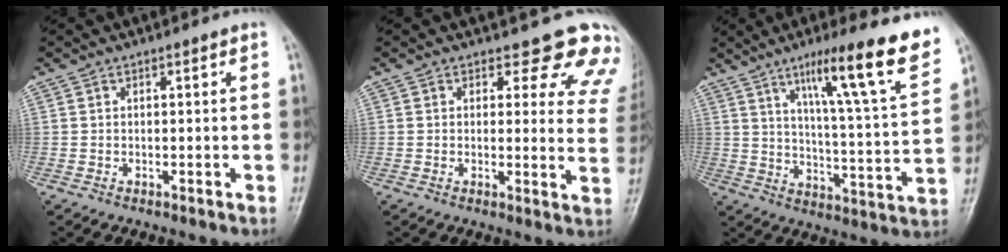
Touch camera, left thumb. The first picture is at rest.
{"total": 11.6, "force": [10.2, 4.7, 2.9], "torque": [0.023, -0.071, 0.079]}
{"total": 19.8, "force": [11.6, 2.1, 15.9], "torque": [-0.212, -0.047, 0.173]}